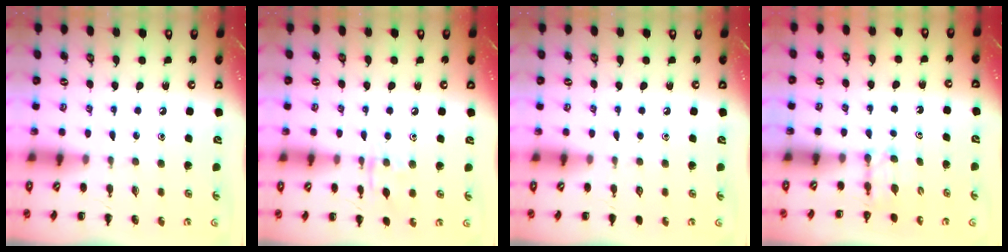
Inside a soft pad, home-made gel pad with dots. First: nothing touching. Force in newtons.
{"total": 7.1, "press": 7.0, "slide": 1.2}
{"total": 0.0}
{"total": 2.8, "press": 2.6, "slide": 1.1}